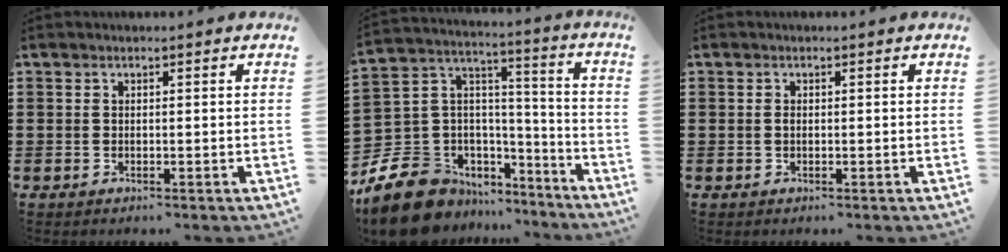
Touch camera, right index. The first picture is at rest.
{"total": 11.2, "force": [-7.5, 7.8, 2.8], "torque": [-0.102, 0.005, -0.144]}
{"total": 0.5, "force": [-0.1, 0.2, 0.5], "torque": [-0.011, -0.002, -0.002]}